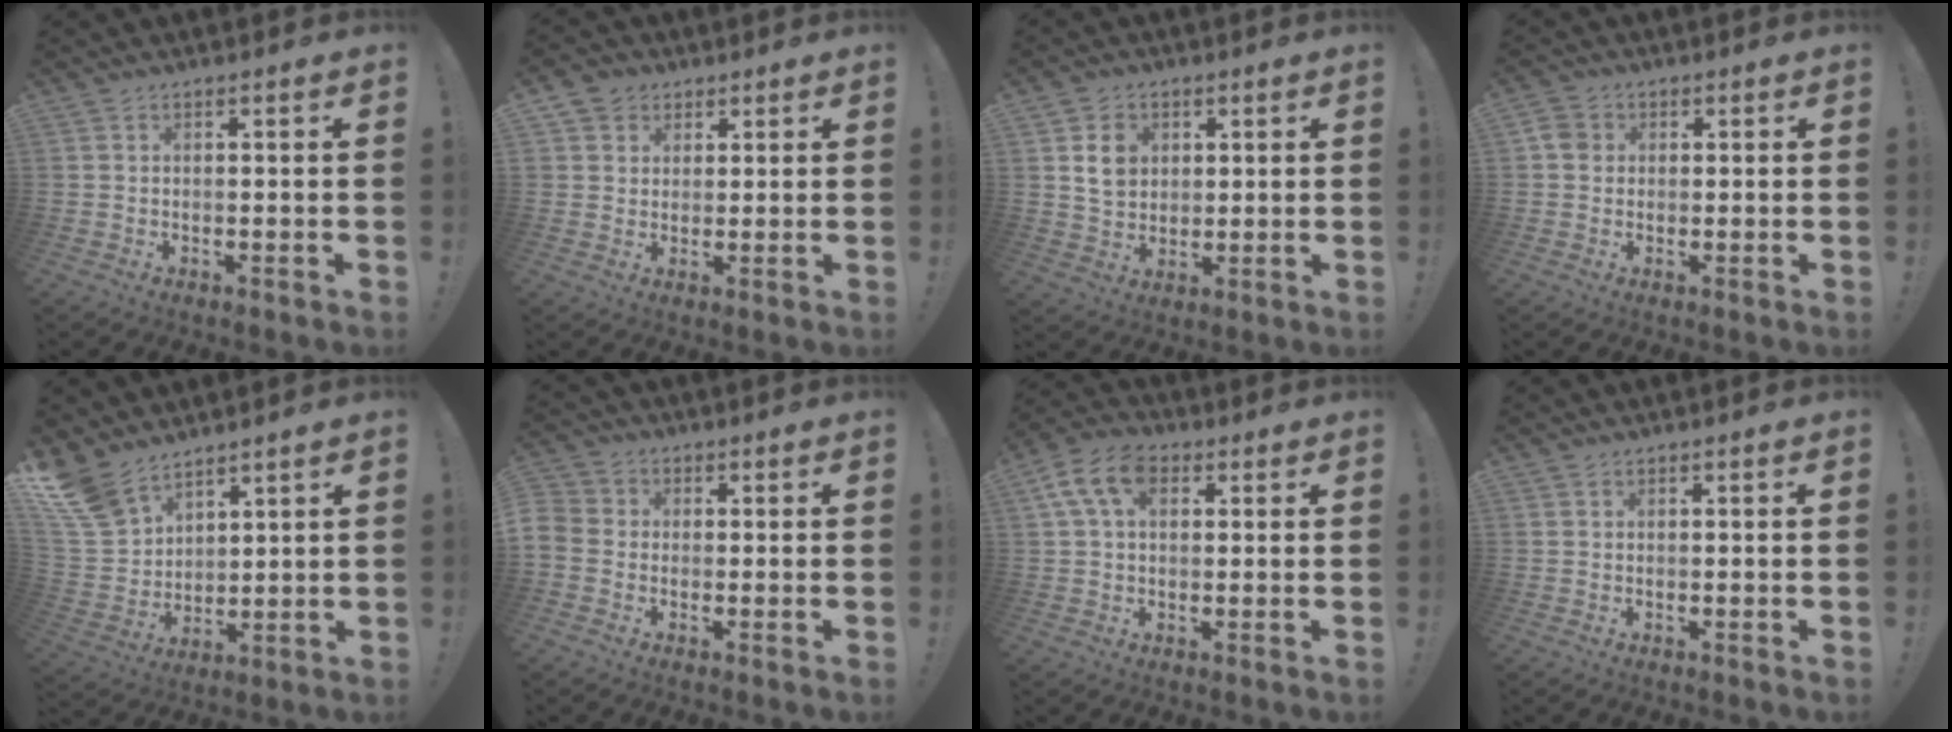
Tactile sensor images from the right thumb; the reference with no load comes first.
{"total": 5.0, "force": [2.2, 4.5, 0.7], "torque": [-0.012, -0.009, 0.044]}
{"total": 7.9, "force": [2.6, 6.7, 3.2], "torque": [-0.040, -0.008, 0.051]}
{"total": 4.1, "force": [0.3, 3.7, 1.7], "torque": [-0.028, 0.012, 0.007]}
{"total": 12.1, "force": [9.5, 6.3, 4.0], "torque": [-0.093, -0.063, 0.188]}
{"total": 4.4, "force": [-1.7, 3.7, 1.5], "torque": [-0.038, 0.014, -0.033]}
{"total": 10.2, "force": [3.5, 6.4, 7.1], "torque": [-0.133, 0.009, 0.067]}
{"total": 0.0}